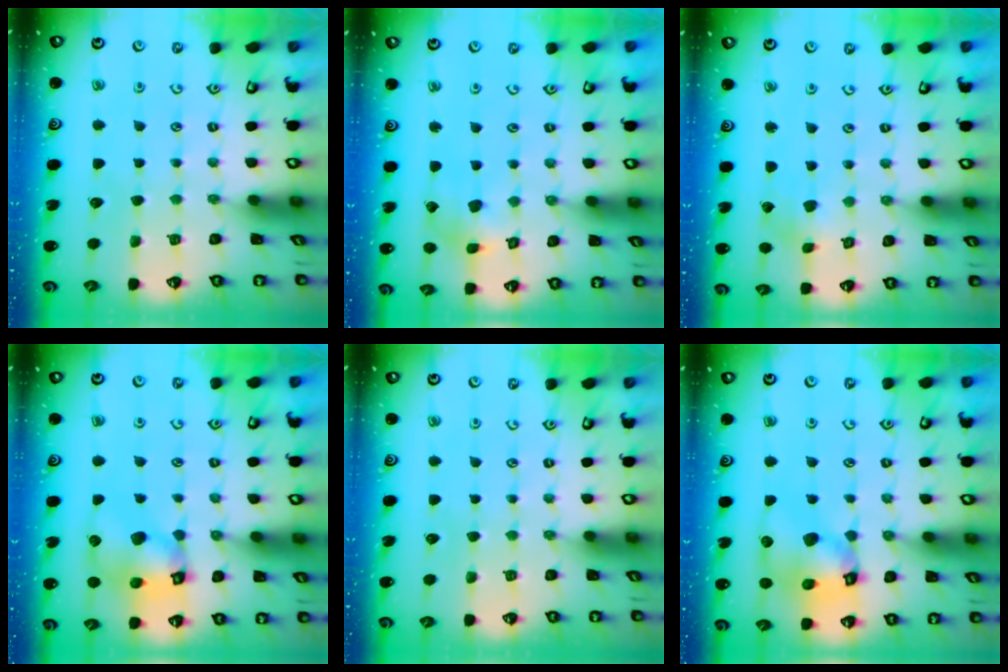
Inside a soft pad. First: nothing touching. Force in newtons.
{"total": 6.3, "press": 6.3, "slide": 0.7}
{"total": 2.5, "press": 2.4, "slide": 0.3}
{"total": 10.7, "press": 10.6, "slide": 1.4}
{"total": 0.0}
{"total": 12.6, "press": 12.5, "slide": 1.6}